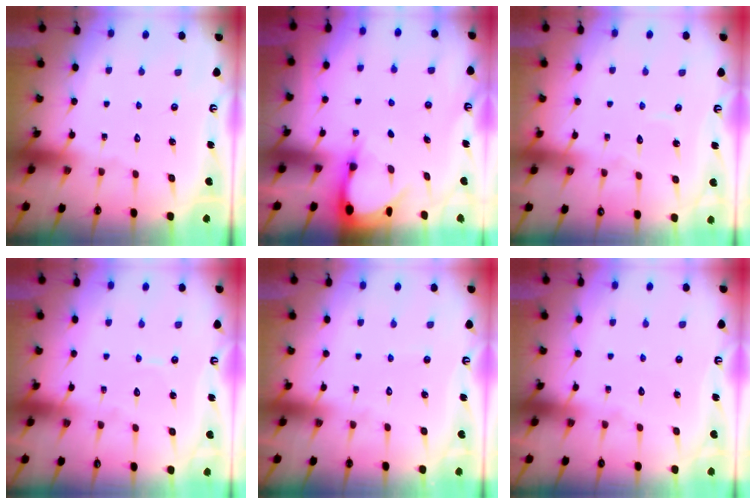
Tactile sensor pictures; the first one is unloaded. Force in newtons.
{"total": 2.9, "press": 2.9, "slide": 0.3}
{"total": 2.7, "press": 2.7, "slide": 0.3}
{"total": 3.6, "press": 3.6, "slide": 0.3}
{"total": 2.3, "press": 2.3, "slide": 0.3}
{"total": 3.9, "press": 3.9, "slide": 0.3}